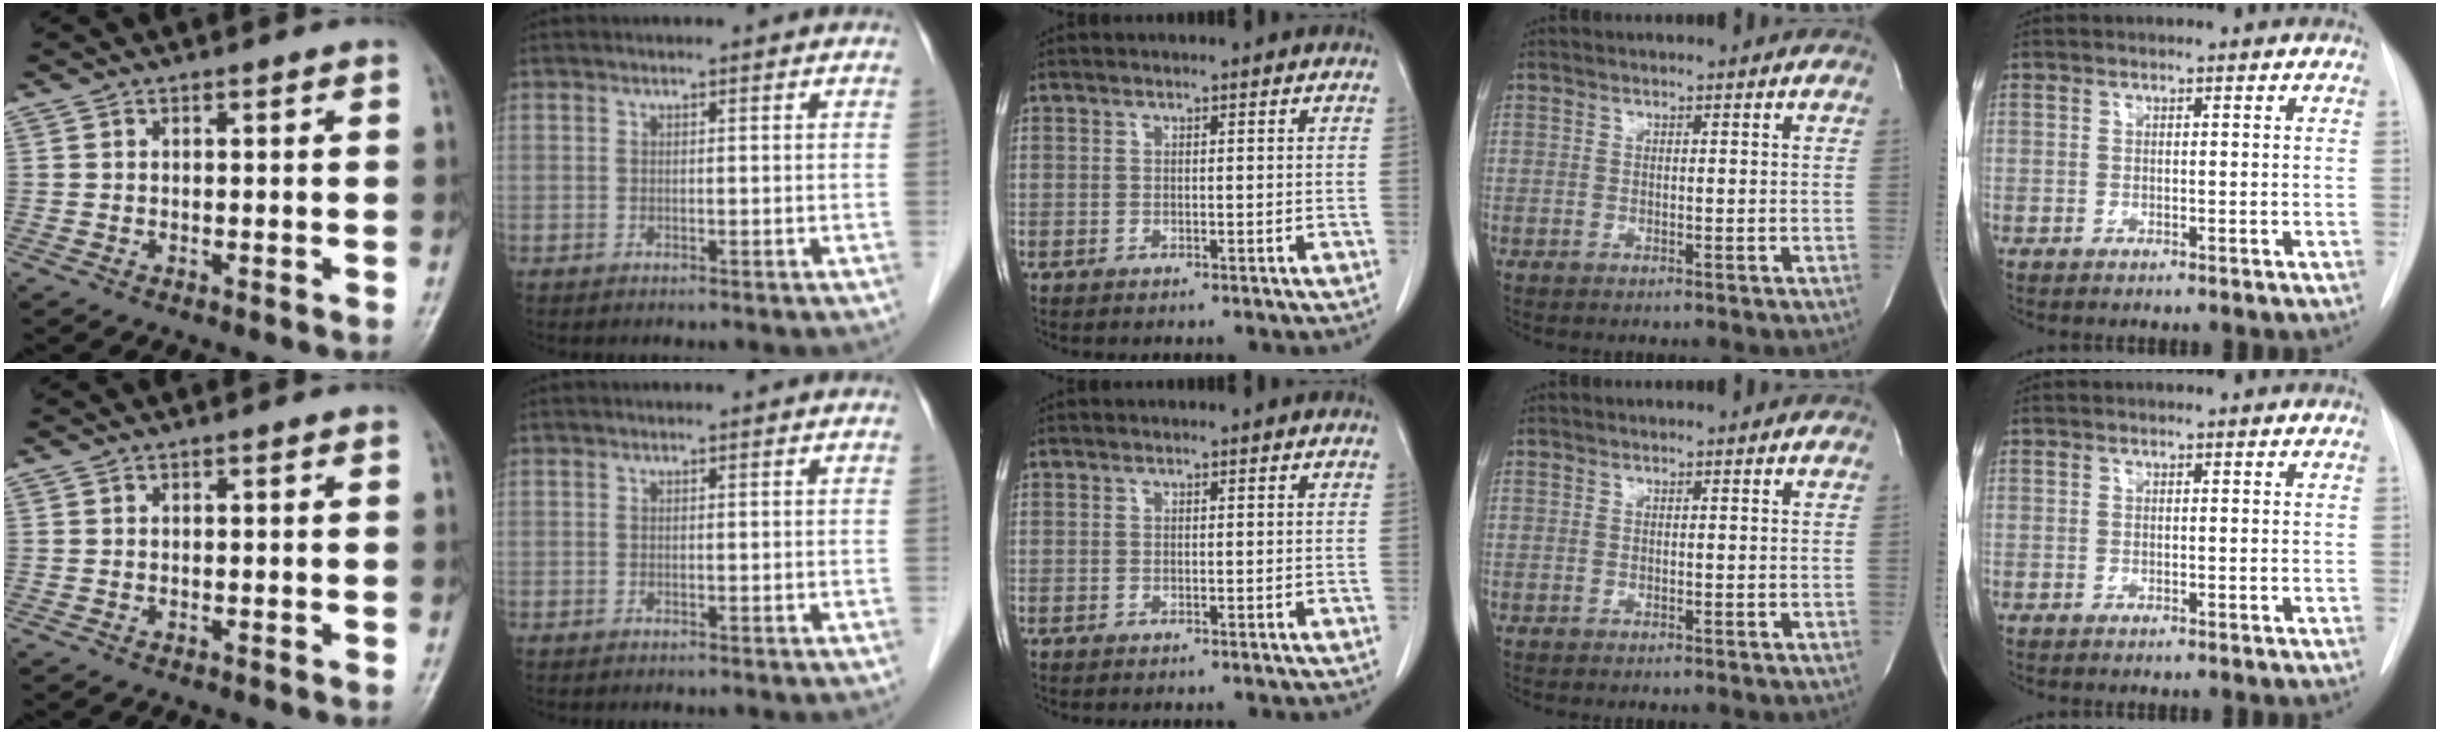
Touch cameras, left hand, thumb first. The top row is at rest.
{}